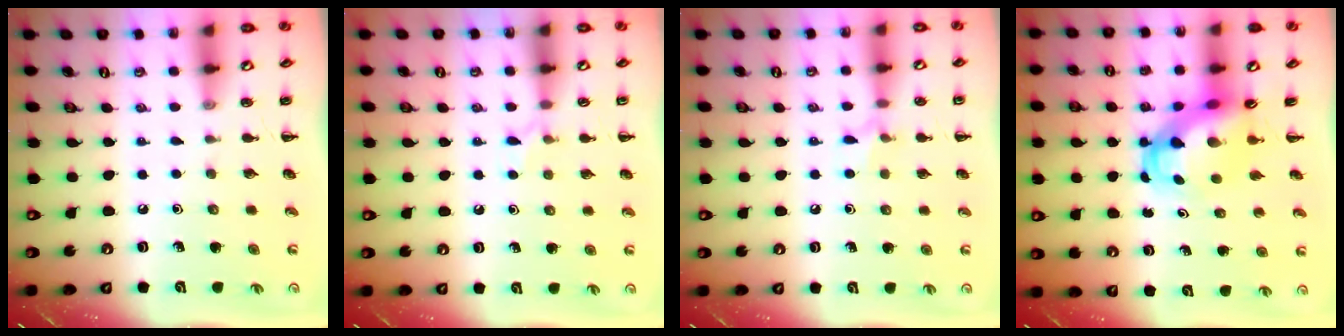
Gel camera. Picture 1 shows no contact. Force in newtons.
{"total": 5.6, "press": 5.3, "slide": 1.8}
{"total": 6.5, "press": 6.3, "slide": 1.9}
{"total": 5.1, "press": 4.9, "slide": 1.4}